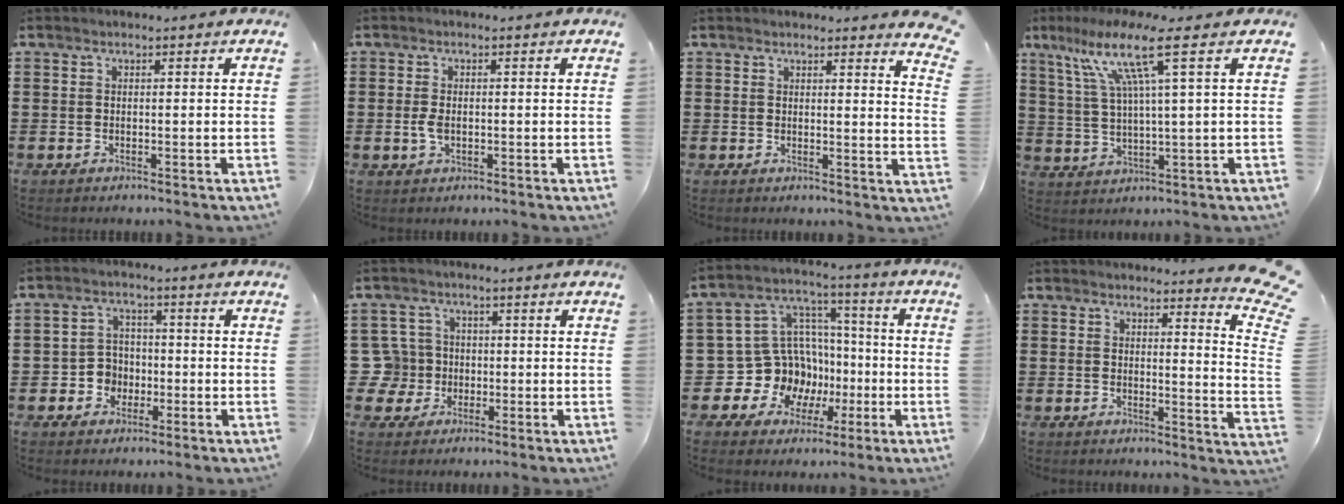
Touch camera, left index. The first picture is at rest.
{"total": 2.3, "force": [-0.3, 1.3, 2.0], "torque": [-0.053, -0.004, -0.010]}
{"total": 2.8, "force": [2.6, -0.3, 0.9], "torque": [-0.018, -0.012, 0.048]}
{"total": 10.4, "force": [5.0, 0.2, 9.1], "torque": [-0.195, -0.003, 0.078]}
{"total": 4.1, "force": [-1.3, 3.7, 1.4], "torque": [-0.037, 0.008, -0.028]}
{"total": 5.0, "force": [-0.5, 4.9, 1.2], "torque": [-0.057, 0.010, -0.013]}
{"total": 12.1, "force": [-2.5, 11.4, 3.4], "torque": [-0.114, -0.008, -0.023]}
{"total": 4.5, "force": [3.9, -0.2, 2.3], "torque": [-0.038, -0.034, 0.063]}